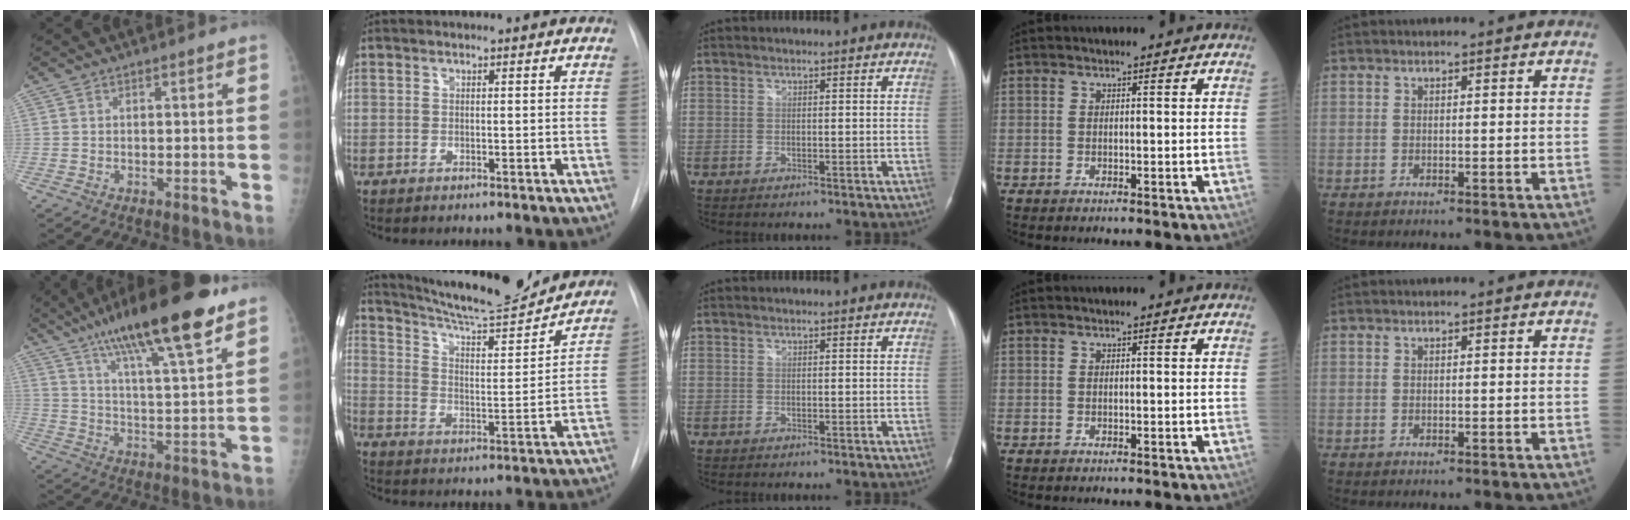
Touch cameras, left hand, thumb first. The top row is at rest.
{"thumb": {"total": 21.3, "force": [13.7, 4.3, 15.8], "torque": [-0.249, -0.039, 0.224]}, "index": {"total": 17.5, "force": [16.2, 1.5, 6.3], "torque": [-0.109, -0.014, 0.244]}}